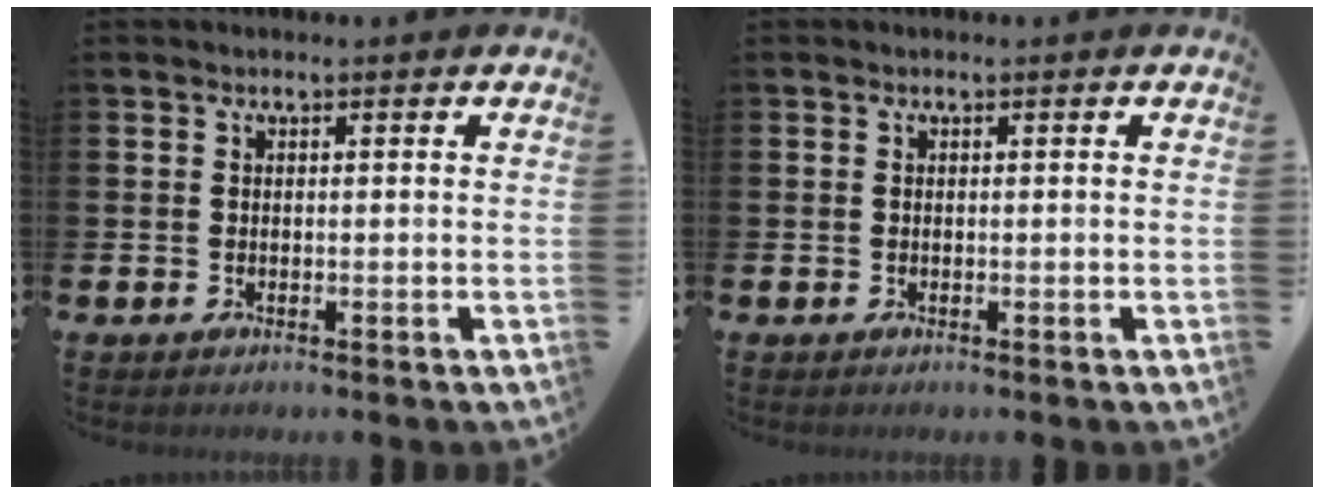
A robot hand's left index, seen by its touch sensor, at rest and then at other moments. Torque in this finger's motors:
{"motor_torque": [0.00, 0.00, 0.00, 0.00]}